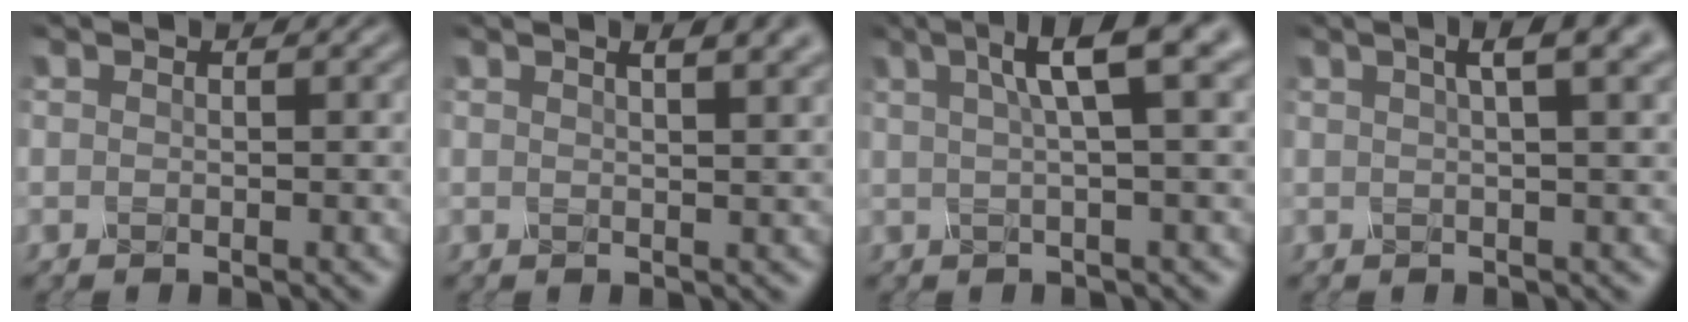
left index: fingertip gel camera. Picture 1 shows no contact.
{"total": 5.0, "force": [2.8, 2.1, 3.6], "torque": [-0.016, 0.025, 0.005]}
{"total": 5.9, "force": [2.2, 1.2, 5.3], "torque": [-0.069, 0.015, 0.025]}
{"total": 4.8, "force": [2.4, 1.4, 3.9], "torque": [-0.041, 0.017, 0.017]}